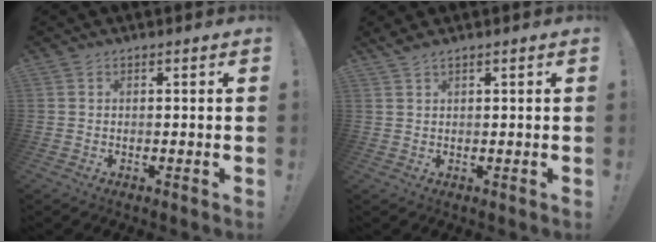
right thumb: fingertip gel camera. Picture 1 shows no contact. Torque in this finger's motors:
{"motor_torque": [-0.01, 0.65, 0.20, 0.38, 0.00]}